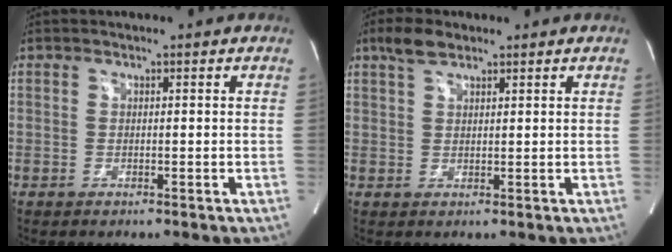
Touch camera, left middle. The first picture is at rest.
{"total": 3.7, "force": [2.7, 1.5, 2.0], "torque": [-0.049, 0.010, 0.054]}